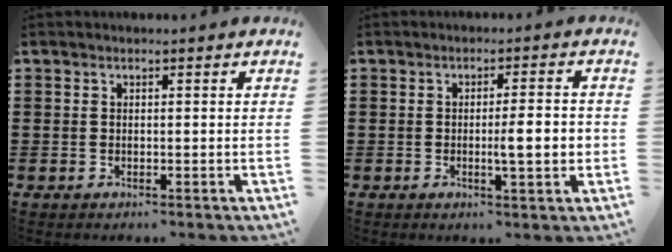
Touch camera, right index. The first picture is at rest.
{"total": 5.7, "force": [-0.6, 0.7, 5.6], "torque": [-0.089, -0.006, -0.014]}